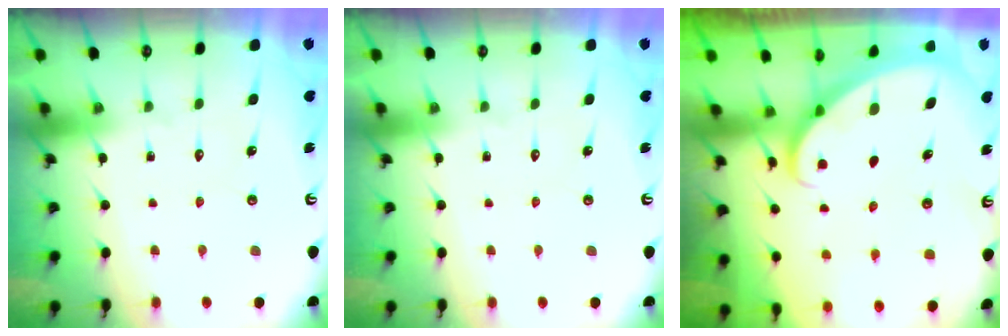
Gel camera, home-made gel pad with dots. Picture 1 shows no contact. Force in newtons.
{"total": 0.0}
{"total": 2.4, "press": 2.4, "slide": 0.2}